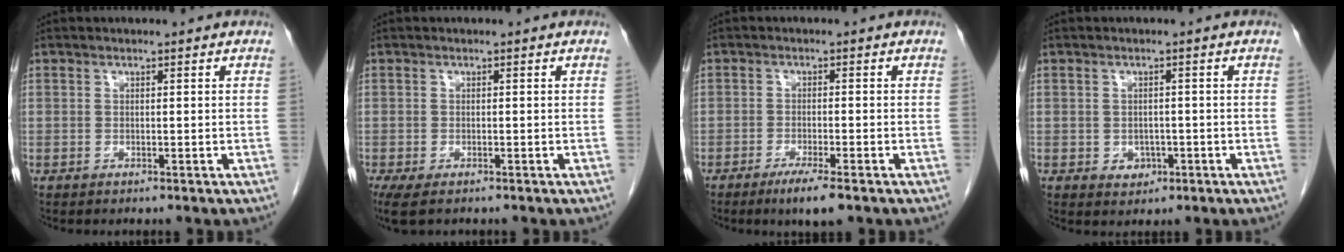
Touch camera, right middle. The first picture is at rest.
{"total": 4.3, "force": [-3.1, 1.5, 2.6], "torque": [-0.050, -0.015, -0.049]}
{"total": 4.7, "force": [-3.1, 0.3, 3.6], "torque": [-0.062, -0.012, -0.052]}
{"total": 2.4, "force": [-0.8, 1.9, 1.1], "torque": [-0.010, 0.004, -0.003]}